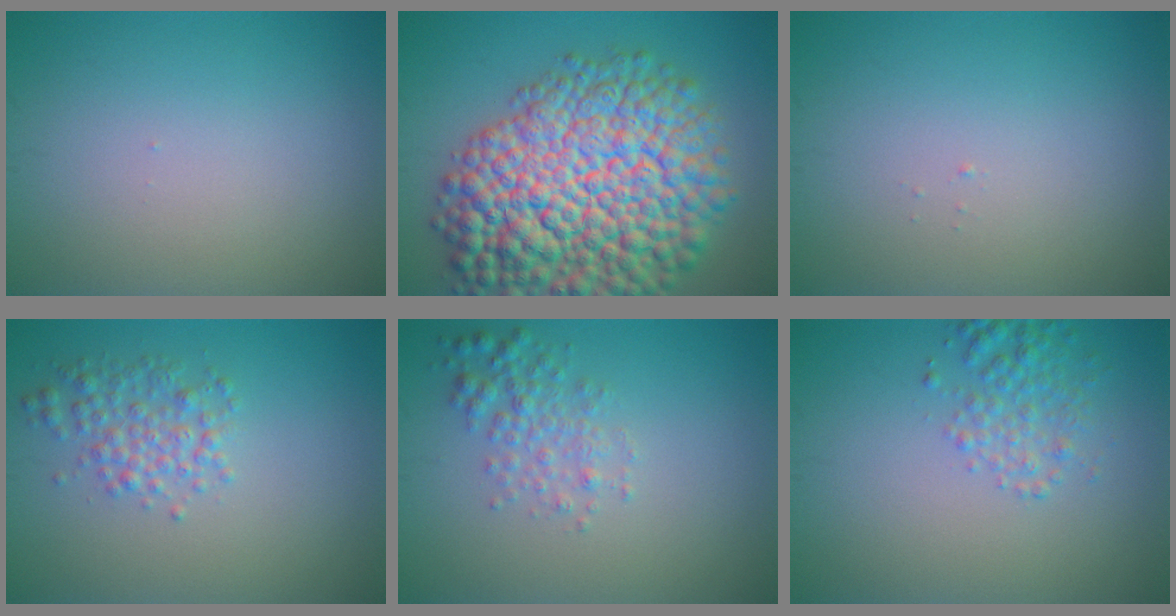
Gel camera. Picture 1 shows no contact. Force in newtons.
{"total": 16.2, "press": 16.2, "slide": 0.6}
{"total": 0.0}
{"total": 2.6, "press": 2.6, "slide": 0.0}
{"total": 2.4, "press": 2.4, "slide": 0.1}
{"total": 2.6, "press": 2.6, "slide": 0.1}